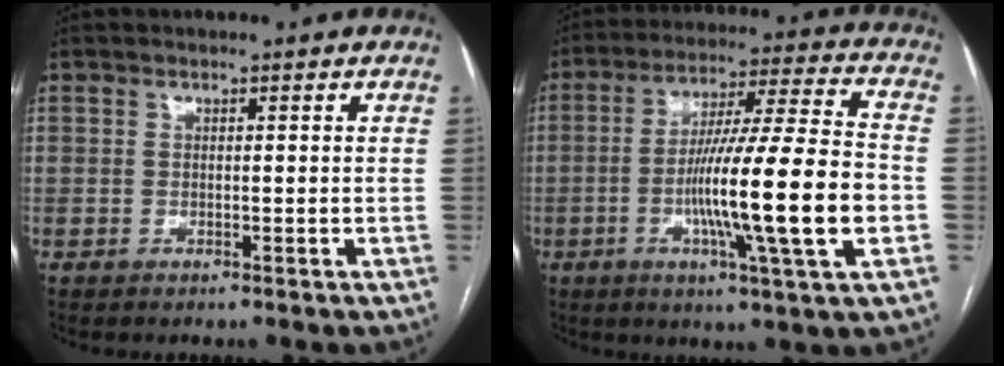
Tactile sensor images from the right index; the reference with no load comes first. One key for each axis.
{"total": 18.8, "fx": -4.1, "fy": -0.3, "fz": 18.3, "tx": -0.306, "ty": -0.006, "tz": -0.072}